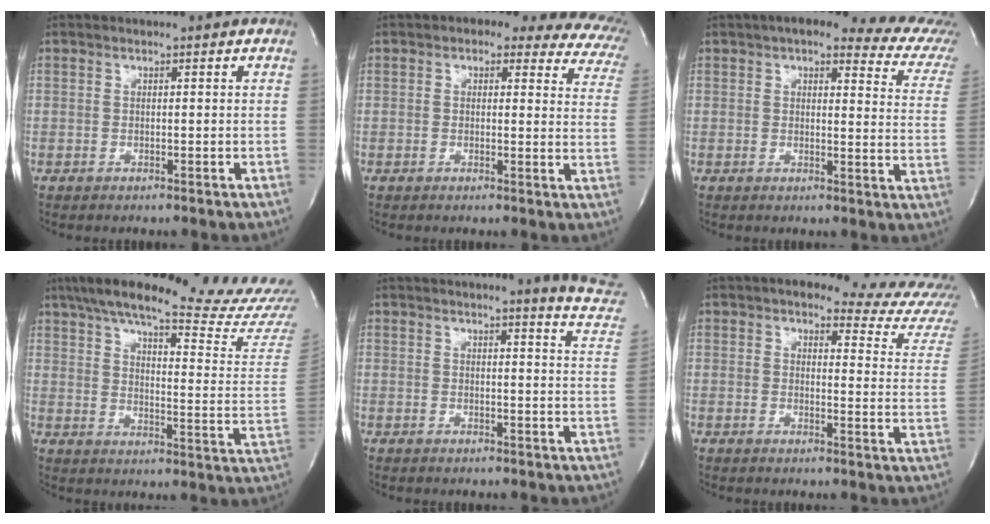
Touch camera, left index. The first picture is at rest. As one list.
[{"total": 14.6, "force": [10.7, 6.5, 7.5], "torque": [-0.069, 0.016, 0.089]}, {"total": 16.5, "force": [12.9, 3.6, 9.5], "torque": [-0.109, 0.001, 0.127]}, {"total": 28.5, "force": [25.2, 1.0, 13.3], "torque": [-0.210, -0.083, 0.316]}, {"total": 9.2, "force": [8.6, -0.4, 3.3], "torque": [-0.027, -0.066, 0.067]}, {"total": 13.2, "force": [12.0, 1.7, 5.1], "torque": [-0.047, -0.054, 0.114]}]